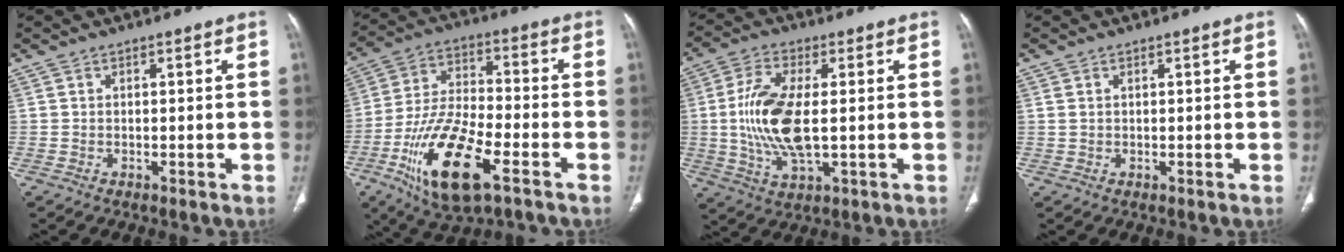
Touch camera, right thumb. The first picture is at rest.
{"total": 18.7, "force": [-8.6, 7.2, 15.0], "torque": [-0.291, 0.024, -0.149]}
{"total": 13.1, "force": [0.0, 5.3, 11.9], "torque": [-0.257, -0.007, 0.001]}
{"total": 1.0, "force": [0.4, 0.6, 0.7], "torque": [-0.023, 0.009, 0.015]}